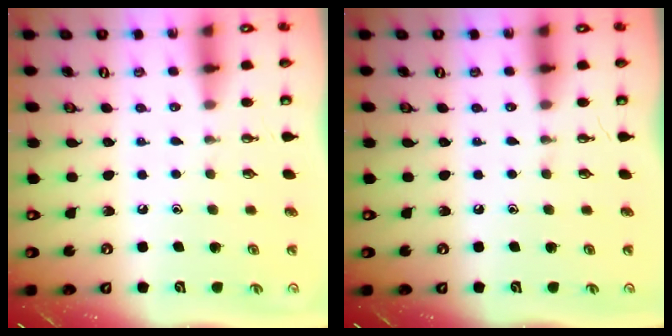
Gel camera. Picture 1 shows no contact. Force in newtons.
{"total": 0.0}